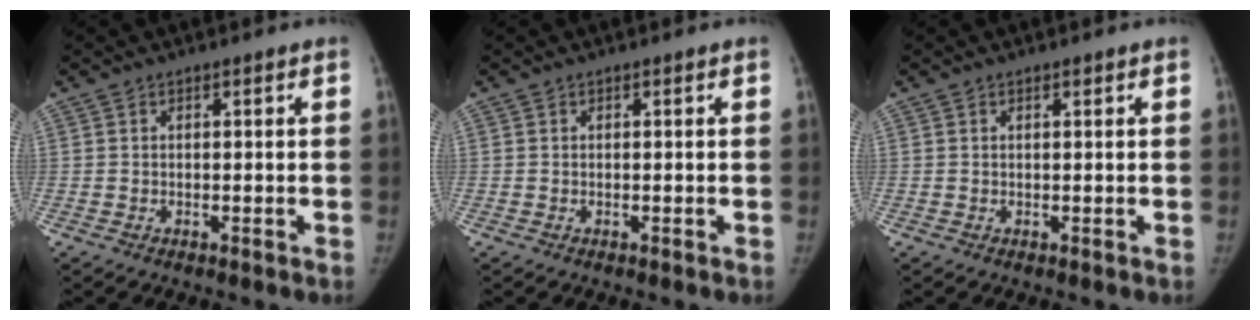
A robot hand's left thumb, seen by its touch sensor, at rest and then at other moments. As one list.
[{"total": 0.0}, {"total": 0.6, "force": [0.4, 0.2, 0.4], "torque": [-0.007, 0.000, 0.006]}]